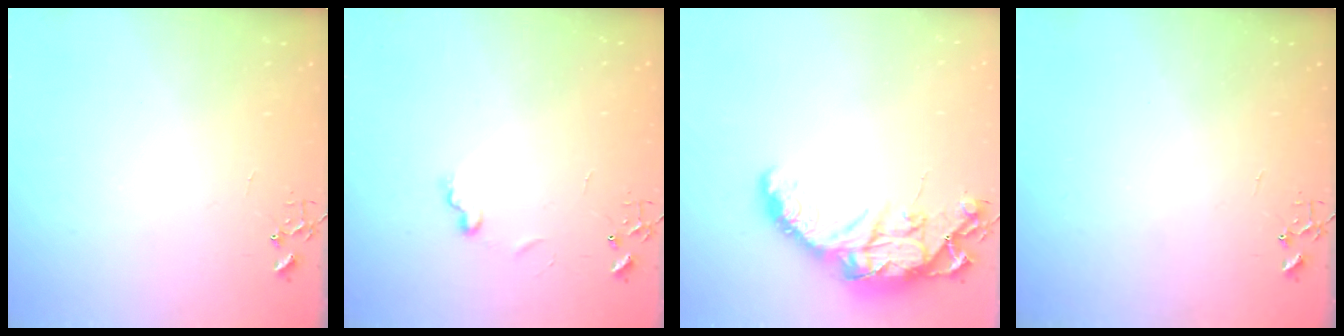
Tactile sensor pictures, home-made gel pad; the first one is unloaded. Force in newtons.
{"total": 6.9, "press": 6.9, "slide": 0.7}
{"total": 17.0, "press": 17.0, "slide": 1.3}
{"total": 0.0}